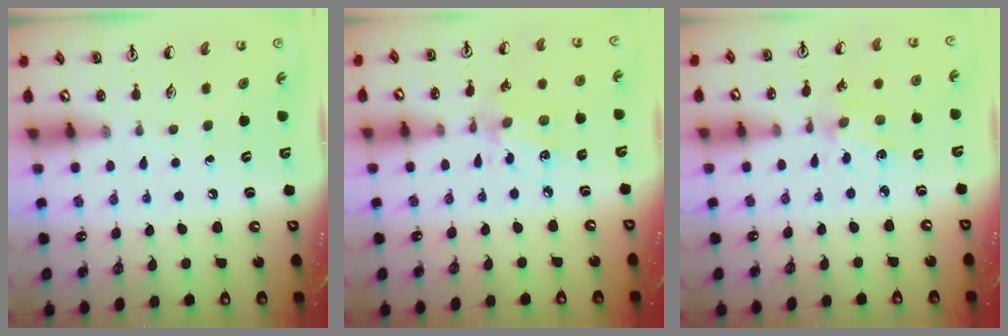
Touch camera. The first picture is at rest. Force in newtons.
{"total": 5.8, "press": 5.6, "slide": 1.6}
{"total": 2.1, "press": 2.1, "slide": 0.4}